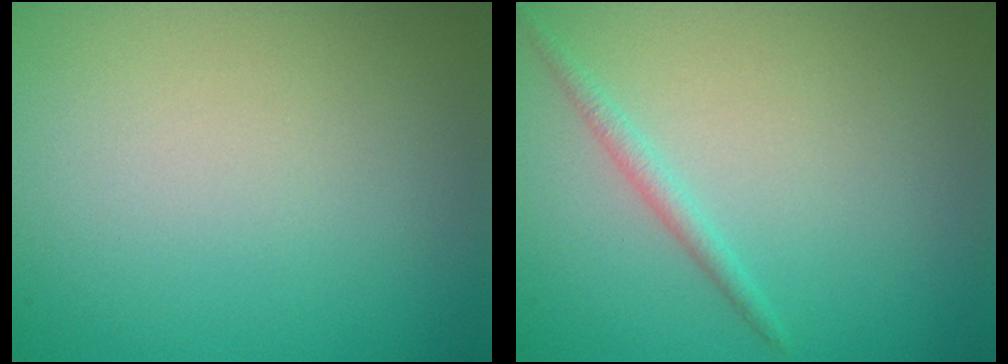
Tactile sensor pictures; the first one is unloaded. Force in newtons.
{"total": 1.3, "press": 1.3, "slide": 0.0}